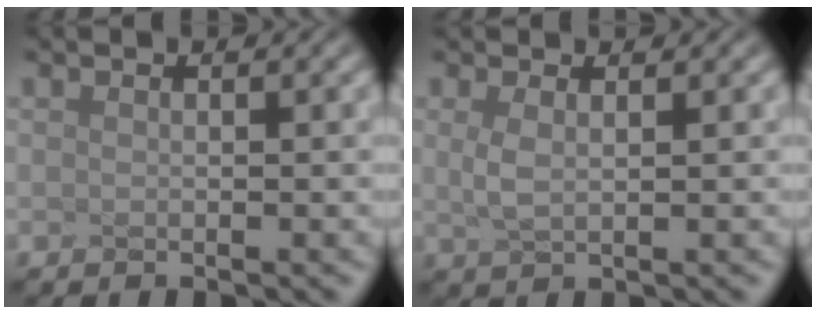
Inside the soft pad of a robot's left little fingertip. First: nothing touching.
{"total": 0.8, "force": [-0.5, -0.6, 0.3], "torque": [-0.032, -0.007, 0.029]}